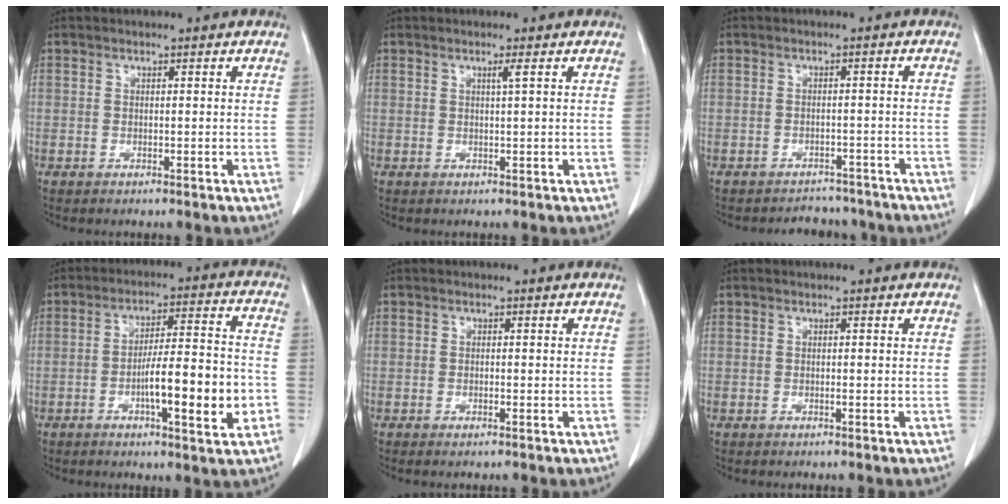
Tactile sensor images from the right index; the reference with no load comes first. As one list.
[{"total": 1.0, "force": [0.4, -0.3, 0.9], "torque": [-0.022, -0.003, 0.011]}, {"total": 7.4, "force": [-6.7, 3.0, 0.3], "torque": [0.003, 0.014, -0.077]}, {"total": 12.3, "force": [-3.7, 1.6, 11.6], "torque": [-0.182, 0.010, -0.055]}, {"total": 0.7, "force": [-0.4, 0.0, 0.5], "torque": [-0.009, -0.001, -0.006]}, {"total": 0.0}]